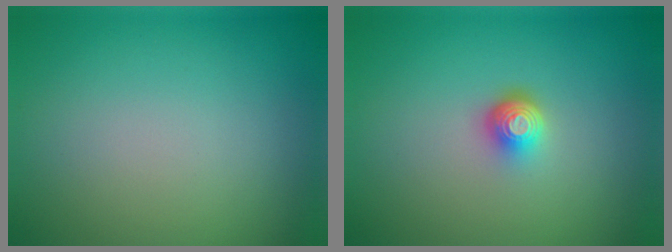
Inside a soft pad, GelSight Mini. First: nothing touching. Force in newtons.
{"total": 2.3, "press": 1.5, "slide": 1.8}